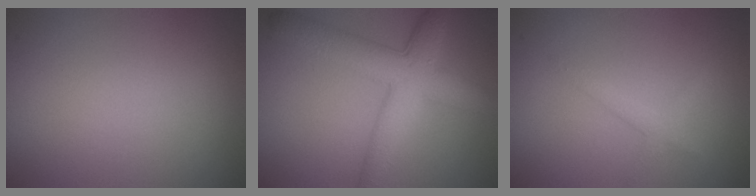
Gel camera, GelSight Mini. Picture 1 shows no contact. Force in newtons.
{"total": 6.4, "press": 6.4, "slide": 0.2}
{"total": 1.3, "press": 1.3, "slide": 0.1}